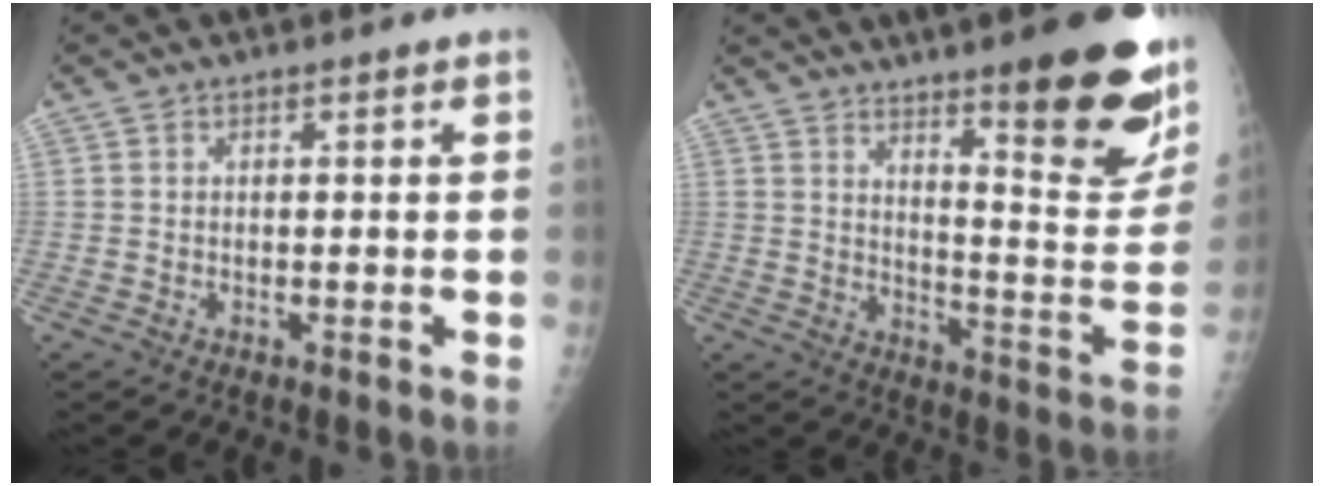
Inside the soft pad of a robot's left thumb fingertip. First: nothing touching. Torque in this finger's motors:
{"motor_torque": [0.38, 0.45, 0.05, -0.28, 0.17]}